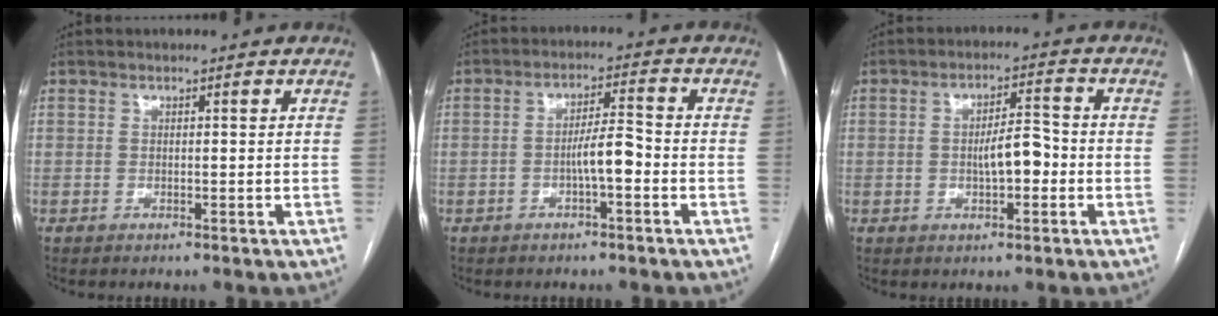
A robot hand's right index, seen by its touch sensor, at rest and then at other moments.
{"total": 4.9, "force": [-1.6, 0.7, 4.5], "torque": [-0.078, 0.011, -0.027]}
{"total": 5.6, "force": [-0.9, 2.0, 5.1], "torque": [-0.085, 0.013, -0.013]}